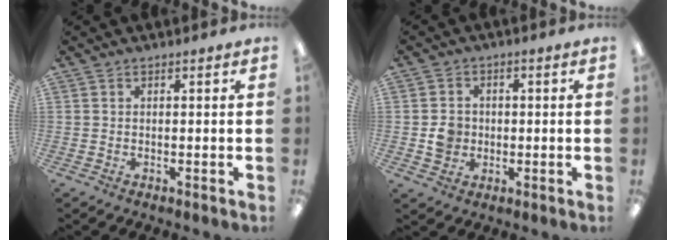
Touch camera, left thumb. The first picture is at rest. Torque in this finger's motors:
{"motor_torque": [-0.03, 0.04, -0.04, 0.04, 0.00]}